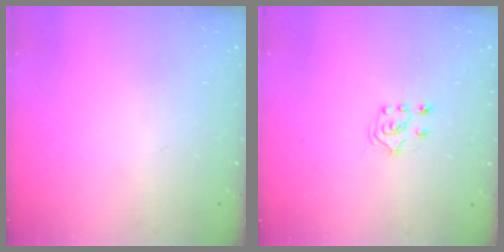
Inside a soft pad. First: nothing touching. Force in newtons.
{"total": 6.1, "press": 6.1, "slide": 0.8}